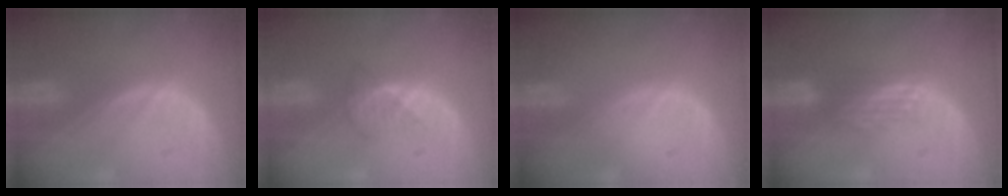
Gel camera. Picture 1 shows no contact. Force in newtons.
{"total": 2.5, "press": 2.5, "slide": 0.3}
{"total": 0.0}
{"total": 2.9, "press": 2.7, "slide": 1.1}